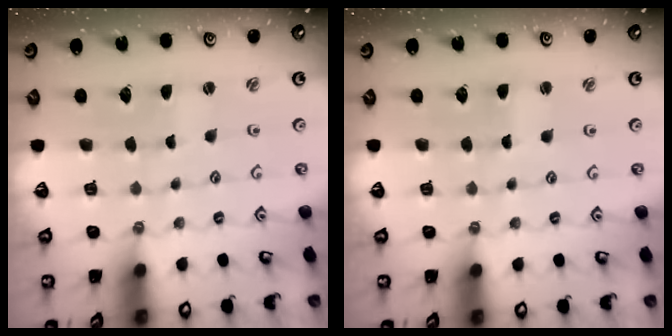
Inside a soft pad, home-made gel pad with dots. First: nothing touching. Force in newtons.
{"total": 1.1, "press": 1.0, "slide": 0.3}